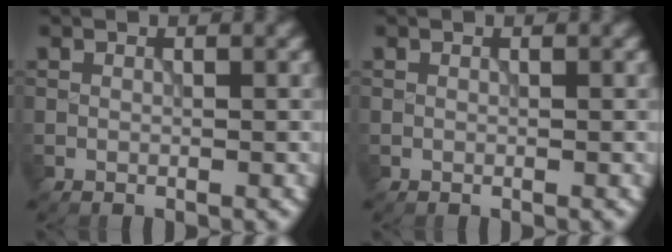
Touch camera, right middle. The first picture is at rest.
{"total": 0.0}